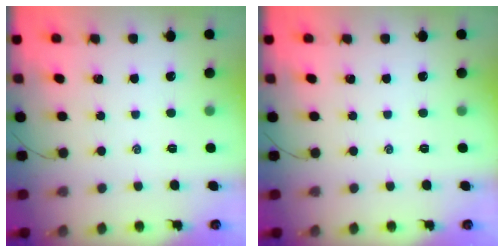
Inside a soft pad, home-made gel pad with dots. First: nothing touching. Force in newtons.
{"total": 0.0}